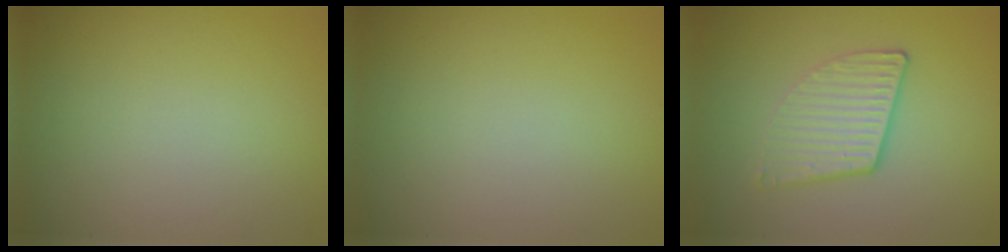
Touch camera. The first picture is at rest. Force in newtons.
{"total": 0.0}
{"total": 3.2, "press": 2.8, "slide": 1.4}